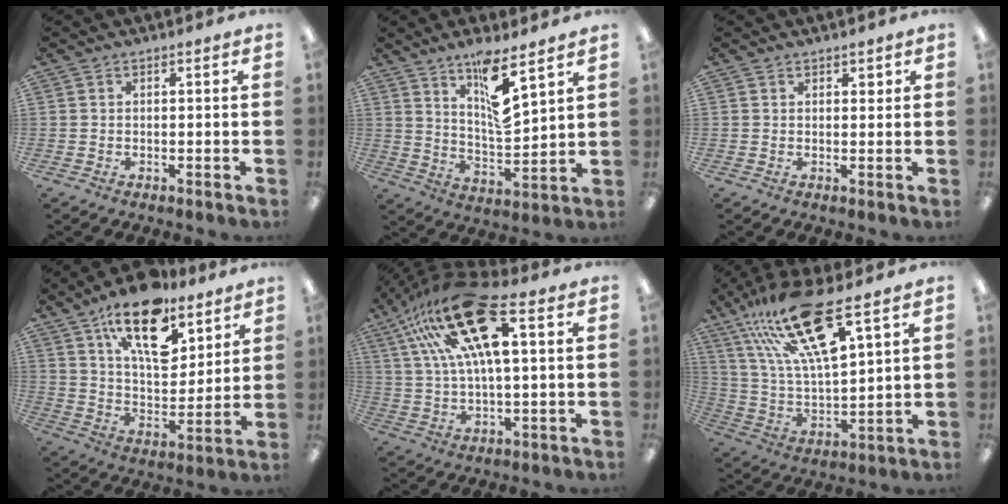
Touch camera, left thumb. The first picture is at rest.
{"total": 11.5, "force": [7.6, 2.6, 8.2], "torque": [-0.129, -0.052, 0.127]}
{"total": 1.3, "force": [1.0, 0.8, 0.3], "torque": [0.003, -0.001, 0.017]}
{"total": 18.7, "force": [11.8, 8.9, 11.4], "torque": [-0.174, -0.059, 0.201]}
{"total": 22.6, "force": [10.9, 8.2, 18.1], "torque": [-0.336, -0.031, 0.178]}
{"total": 22.1, "force": [13.8, 6.1, 16.2], "torque": [-0.310, -0.067, 0.228]}